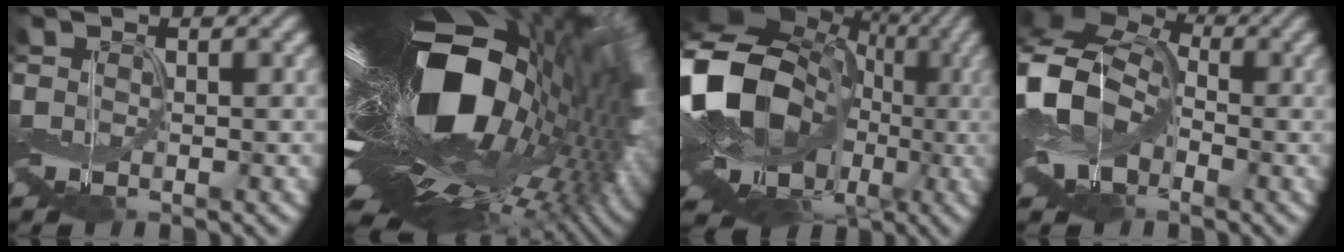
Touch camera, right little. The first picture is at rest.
{"total": 20.6, "force": [1.4, 10.4, 17.7], "torque": [-0.304, -0.019, 0.003]}
{"total": 18.7, "force": [0.2, 15.0, 11.1], "torque": [-0.173, -0.016, -0.007]}
{"total": 12.3, "force": [-1.9, 8.5, 8.7], "torque": [-0.175, 0.005, -0.058]}